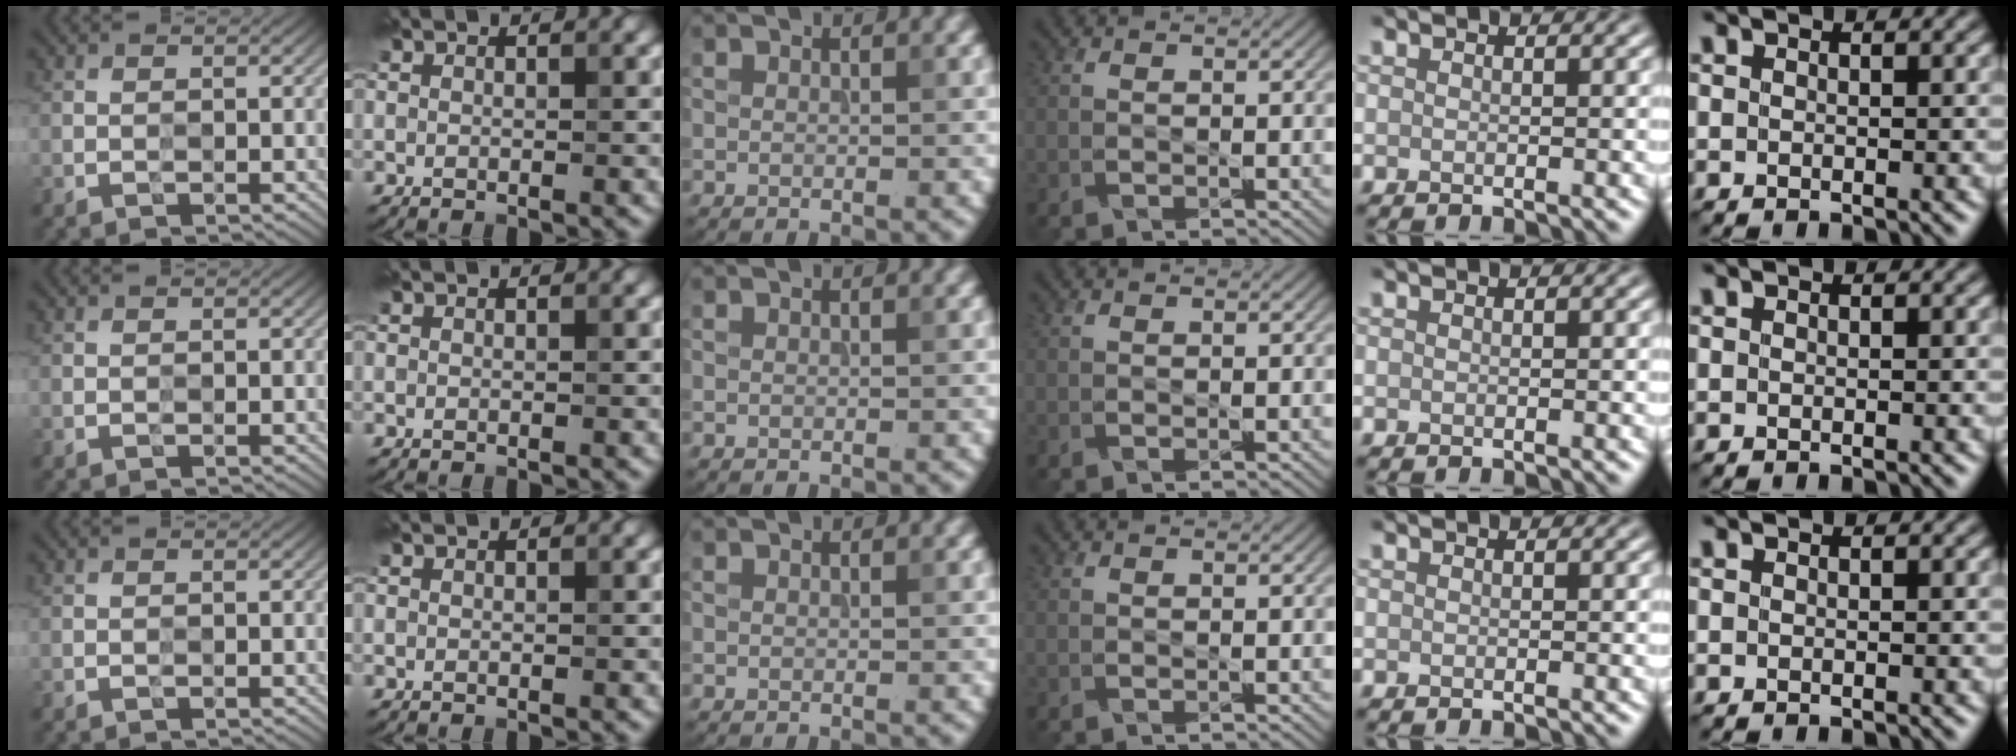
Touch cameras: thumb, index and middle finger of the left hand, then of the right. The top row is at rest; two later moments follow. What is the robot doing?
{"motion": "press", "object": "button"}